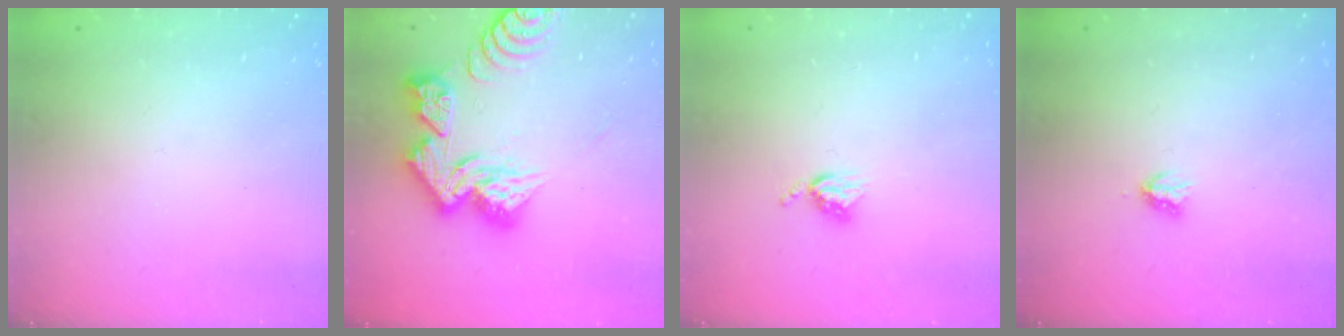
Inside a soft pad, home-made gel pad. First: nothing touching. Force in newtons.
{"total": 16.4, "press": 16.4, "slide": 1.5}
{"total": 4.3, "press": 4.2, "slide": 0.5}
{"total": 2.9, "press": 2.9, "slide": 0.5}